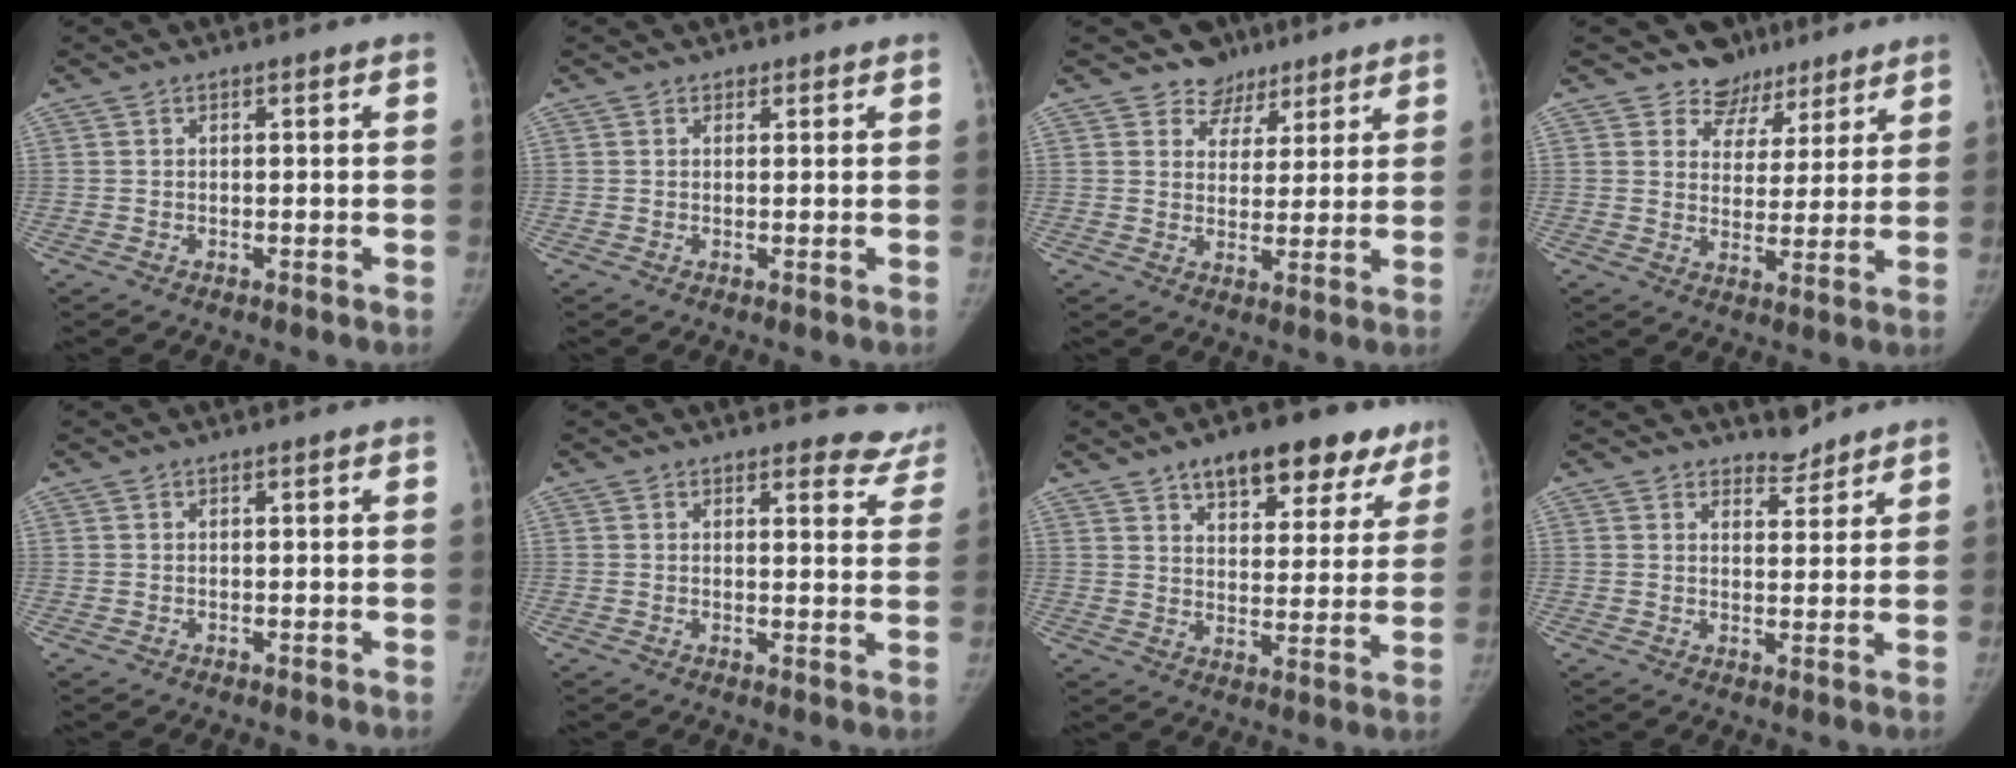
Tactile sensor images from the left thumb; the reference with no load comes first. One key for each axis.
{"total": 0.9, "fx": 0.6, "fy": 0.7, "fz": 0.1, "tx": 0.010, "ty": -0.003, "tz": 0.005}
{"total": 6.3, "fx": 4.5, "fy": 4.4, "fz": -0.3, "tx": 0.035, "ty": -0.031, "tz": 0.064}
{"total": 8.0, "fx": 6.1, "fy": 5.2, "fz": -0.2, "tx": 0.041, "ty": -0.043, "tz": 0.084}
{"total": 0.0}
{"total": 7.4, "fx": 6.9, "fy": 2.7, "fz": 0.1, "tx": 0.051, "ty": -0.045, "tz": 0.048}
{"total": 16.7, "fx": 10.8, "fy": 8.0, "fz": 9.9, "tx": -0.075, "ty": -0.028, "tz": 0.150}
{"total": 3.2, "fx": 3.0, "fy": 1.2, "fz": 0.0, "tx": 0.020, "ty": -0.025, "tz": 0.044}